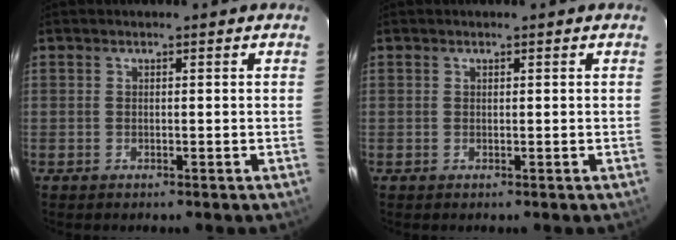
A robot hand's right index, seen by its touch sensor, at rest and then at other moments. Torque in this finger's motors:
{"motor_torque": [0.16, 0.09, 0.01, 0.01]}